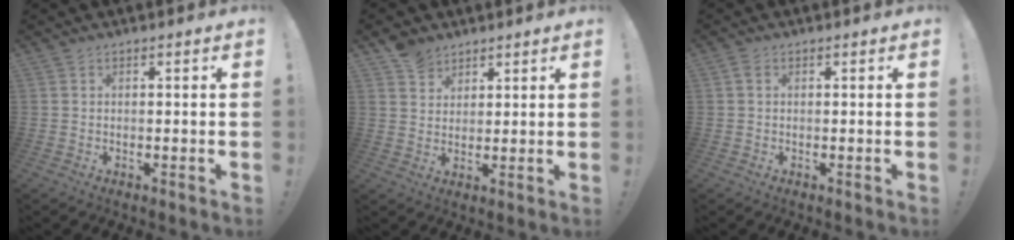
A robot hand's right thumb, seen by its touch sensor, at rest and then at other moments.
{"total": 6.2, "force": [4.6, 4.1, 0.8], "torque": [-0.007, -0.028, 0.089]}
{"total": 1.0, "force": [0.1, 0.7, 0.6], "torque": [-0.013, 0.003, 0.002]}